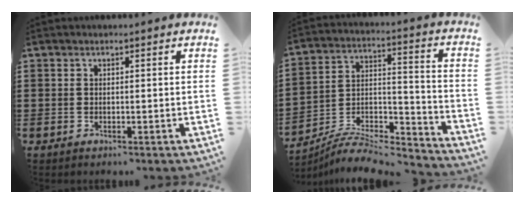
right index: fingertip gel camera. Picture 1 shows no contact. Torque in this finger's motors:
{"motor_torque": [0.08, 0.14, 0.11, 0.00]}